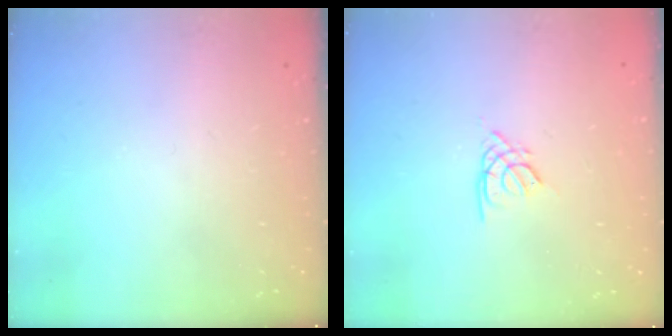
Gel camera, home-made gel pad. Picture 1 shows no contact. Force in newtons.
{"total": 2.1, "press": 2.1, "slide": 0.4}